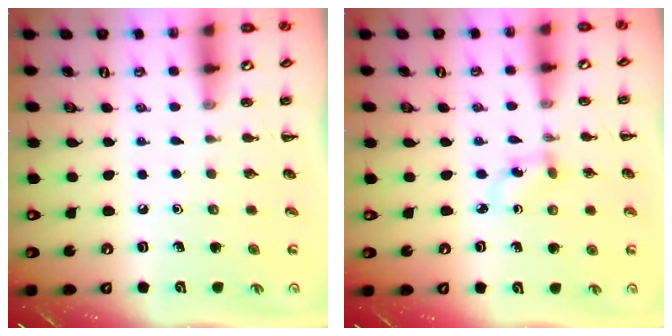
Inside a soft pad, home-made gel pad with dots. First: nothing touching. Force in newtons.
{"total": 2.2, "press": 2.0, "slide": 1.0}